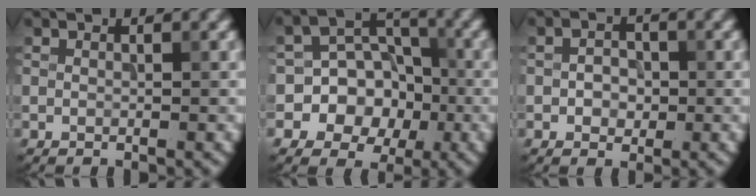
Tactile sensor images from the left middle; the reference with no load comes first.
{"total": 9.9, "force": [-3.1, 9.0, 2.9], "torque": [-0.047, 0.013, -0.077]}
{"total": 2.0, "force": [-0.3, 1.6, 1.2], "torque": [-0.016, 0.001, -0.009]}